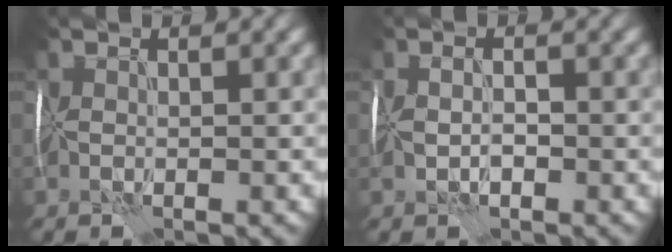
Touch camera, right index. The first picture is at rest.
{"total": 0.0}